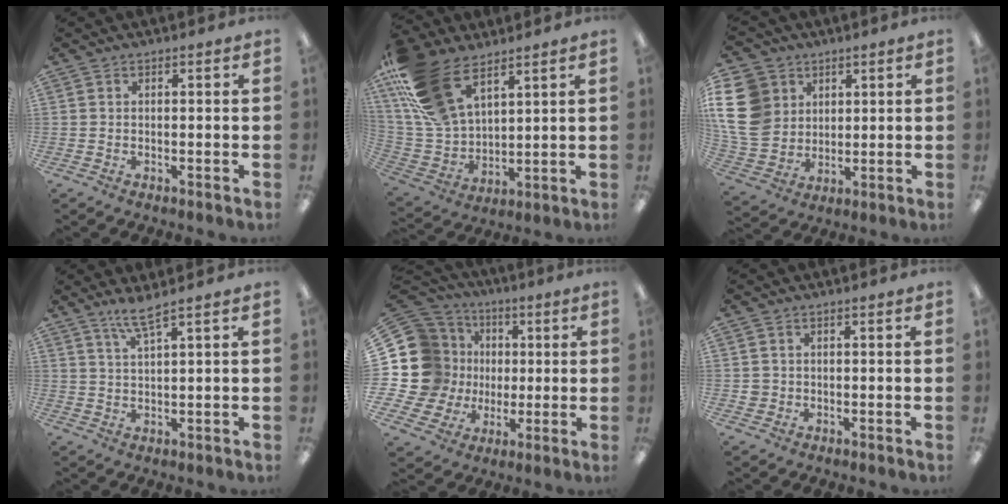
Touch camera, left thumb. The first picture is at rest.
{"total": 20.5, "force": [12.1, 11.1, 12.2], "torque": [-0.294, -0.049, 0.228]}
{"total": 15.4, "force": [4.2, 13.0, 7.1], "torque": [-0.160, -0.008, 0.085]}
{"total": 4.5, "force": [3.5, 0.0, 2.8], "torque": [-0.065, -0.008, 0.060]}
{"total": 17.3, "force": [1.6, 16.3, 5.7], "torque": [-0.146, -0.008, 0.067]}
{"total": 2.0, "force": [0.0, 2.0, 0.3], "torque": [-0.007, 0.005, -0.003]}